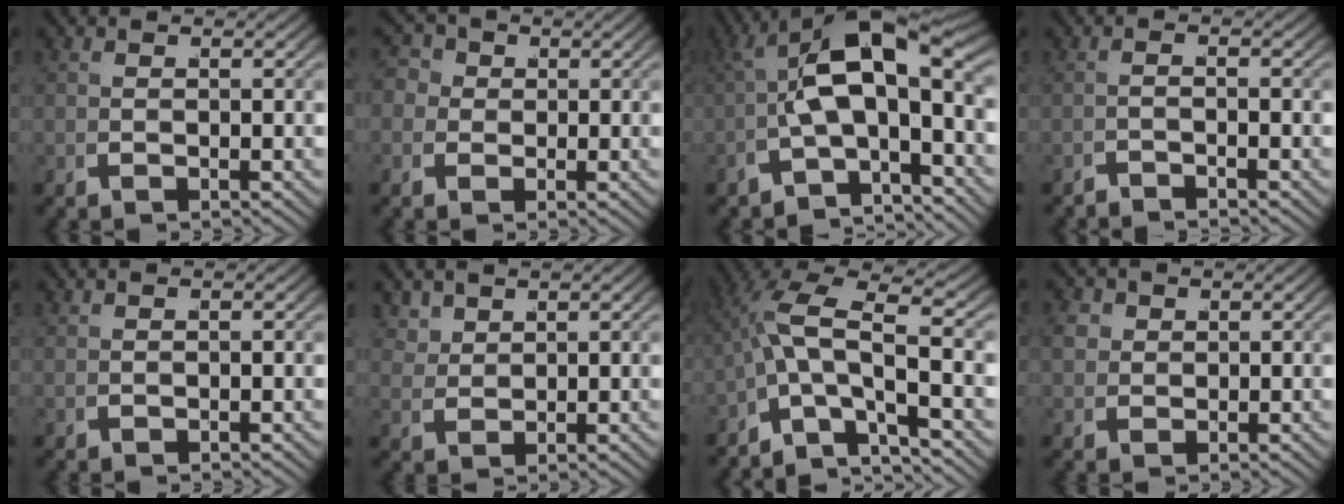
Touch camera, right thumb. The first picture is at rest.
{"total": 5.6, "force": [0.5, 4.8, 2.8], "torque": [-0.057, -0.001, 0.003]}
{"total": 10.0, "force": [-0.3, 5.4, 8.4], "torque": [-0.140, -0.001, -0.010]}
{"total": 1.9, "force": [-1.5, -1.0, -0.4], "torque": [0.024, 0.007, -0.034]}
{"total": 0.0}
{"total": 2.0, "force": [1.7, 0.5, 0.8], "torque": [-0.013, 0.000, 0.043]}
{"total": 6.4, "force": [-1.8, 3.1, 5.3], "torque": [-0.115, -0.021, -0.026]}
{"total": 4.1, "force": [1.2, 3.4, 2.0], "torque": [-0.048, -0.007, 0.026]}